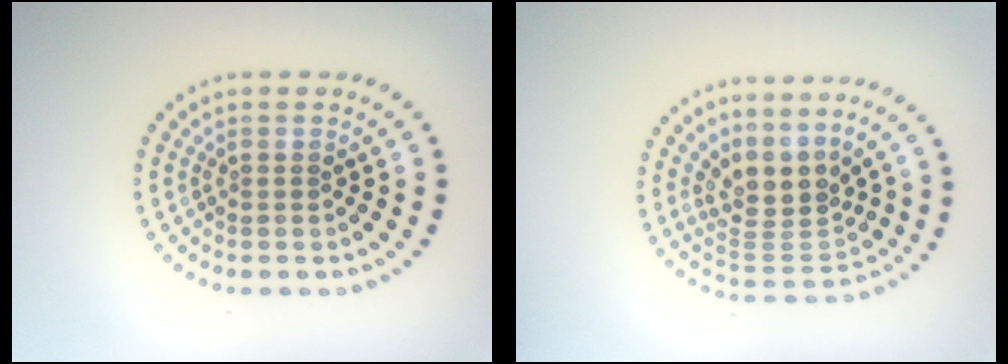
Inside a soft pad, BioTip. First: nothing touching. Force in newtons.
{"total": 3.9, "press": 3.0, "slide": 2.6}